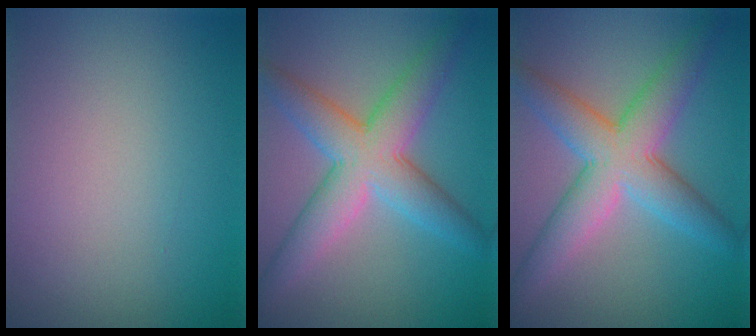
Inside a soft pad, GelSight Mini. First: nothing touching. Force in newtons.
{"total": 6.8, "press": 6.8, "slide": 0.2}
{"total": 6.8, "press": 6.8, "slide": 0.2}